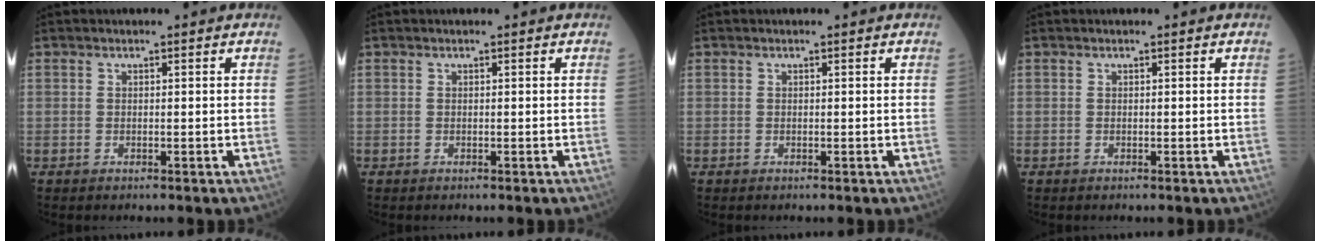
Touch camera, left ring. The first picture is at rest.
{"total": 0.0}
{"total": 0.0}
{"total": 0.0}